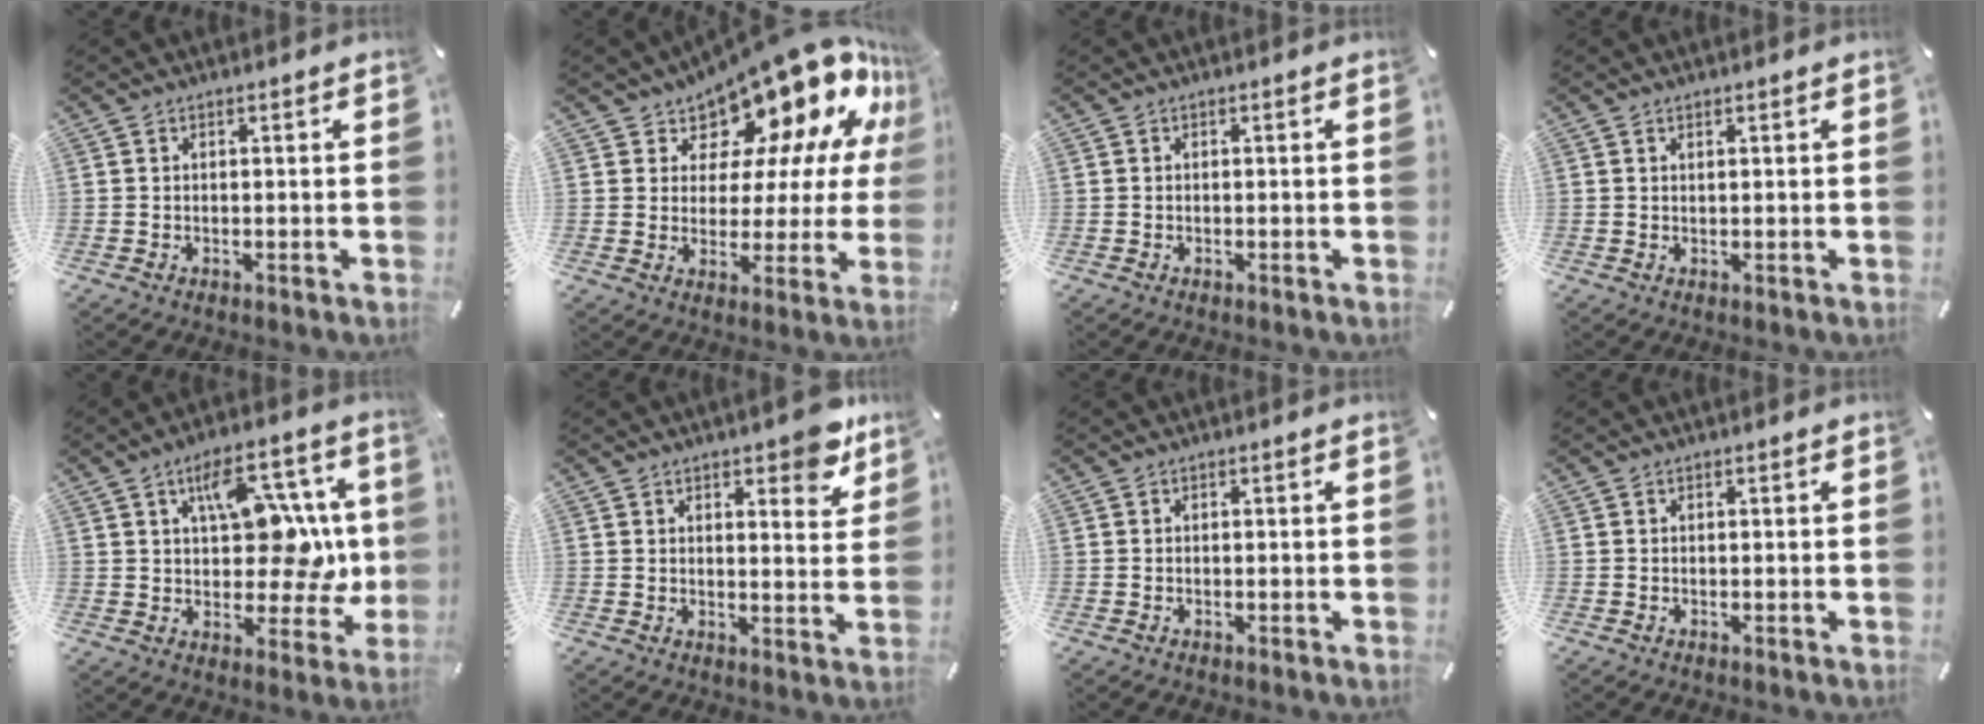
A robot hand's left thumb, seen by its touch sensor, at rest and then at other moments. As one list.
[{"total": 16.2, "force": [12.9, 7.4, 6.3], "torque": [-0.112, -0.112, 0.221]}, {"total": 0.0}, {"total": 0.8, "force": [0.5, 0.0, 0.5], "torque": [-0.011, -0.001, 0.009]}, {"total": 16.1, "force": [3.7, 9.4, 12.5], "torque": [-0.159, -0.014, 0.064]}, {"total": 7.0, "force": [5.3, 3.1, 3.3], "torque": [-0.033, -0.034, 0.089]}, {"total": 0.0}, {"total": 0.0}]